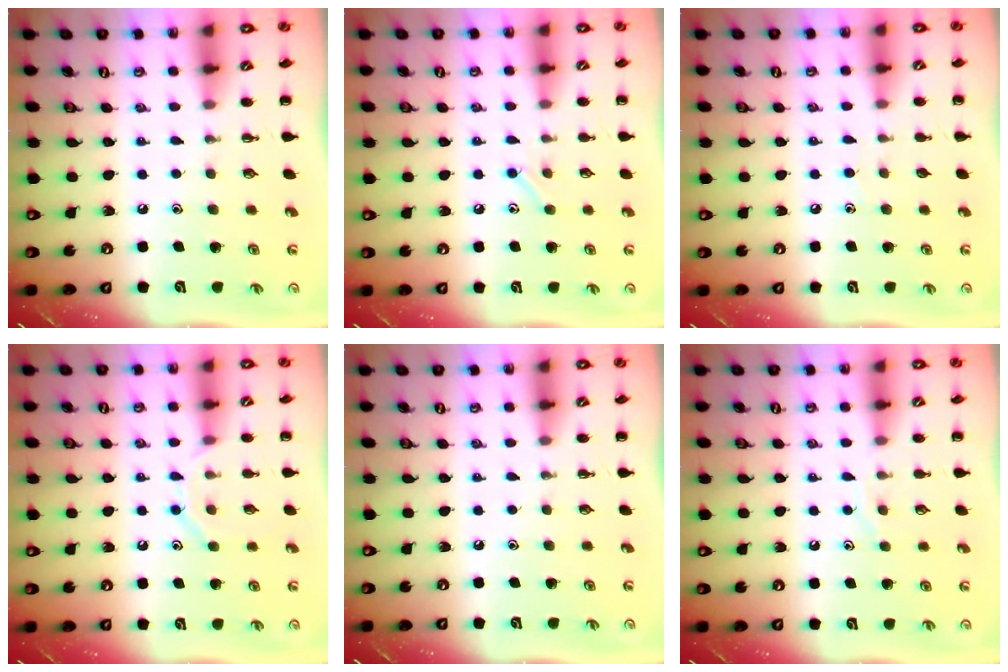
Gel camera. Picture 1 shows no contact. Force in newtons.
{"total": 5.8, "press": 5.8, "slide": 0.9}
{"total": 2.5, "press": 2.3, "slide": 1.0}
{"total": 8.8, "press": 8.8, "slide": 0.7}
{"total": 0.0}
{"total": 6.2, "press": 6.2, "slide": 0.8}